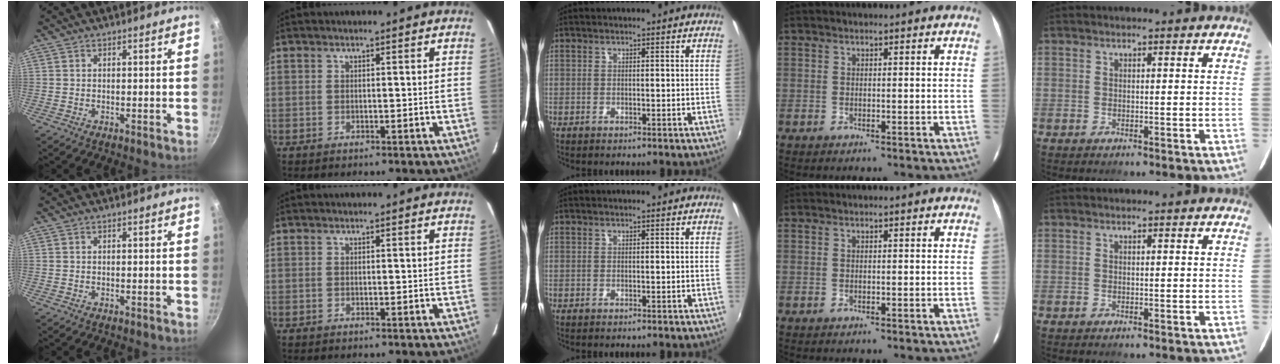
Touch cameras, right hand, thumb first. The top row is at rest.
{}